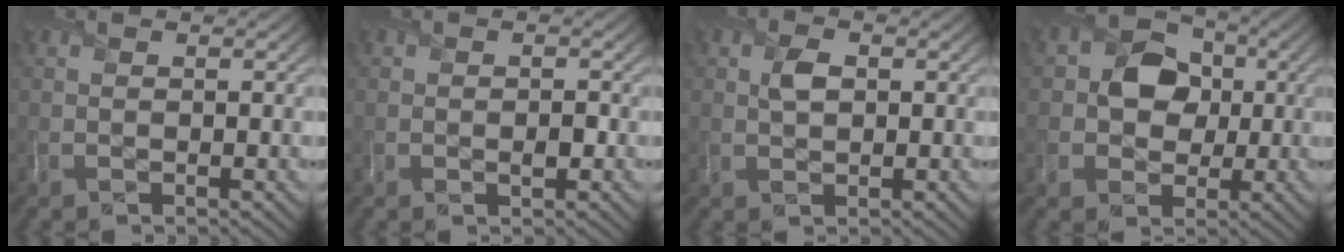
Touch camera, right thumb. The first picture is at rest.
{"total": 1.5, "force": [-0.5, 1.0, 1.0], "torque": [-0.011, -0.002, -0.011]}
{"total": 2.5, "force": [0.4, 1.7, 1.8], "torque": [-0.040, 0.002, 0.004]}
{"total": 7.5, "force": [0.5, 6.3, 4.1], "torque": [-0.077, 0.006, -0.014]}